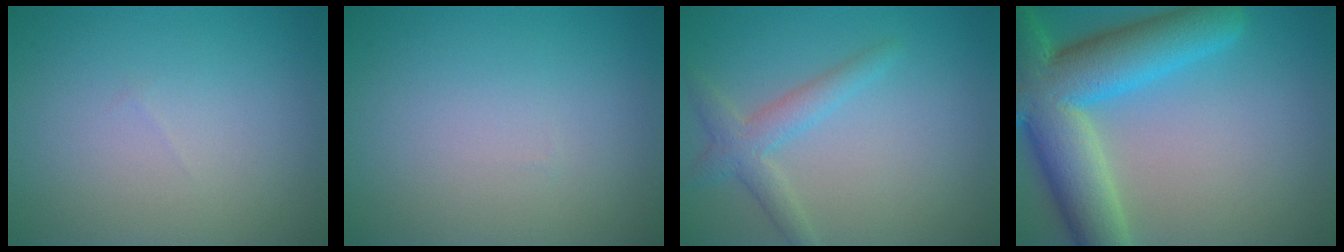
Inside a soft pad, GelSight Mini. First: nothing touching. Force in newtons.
{"total": 0.0}
{"total": 2.7, "press": 2.7, "slide": 0.1}
{"total": 11.6, "press": 11.6, "slide": 0.6}